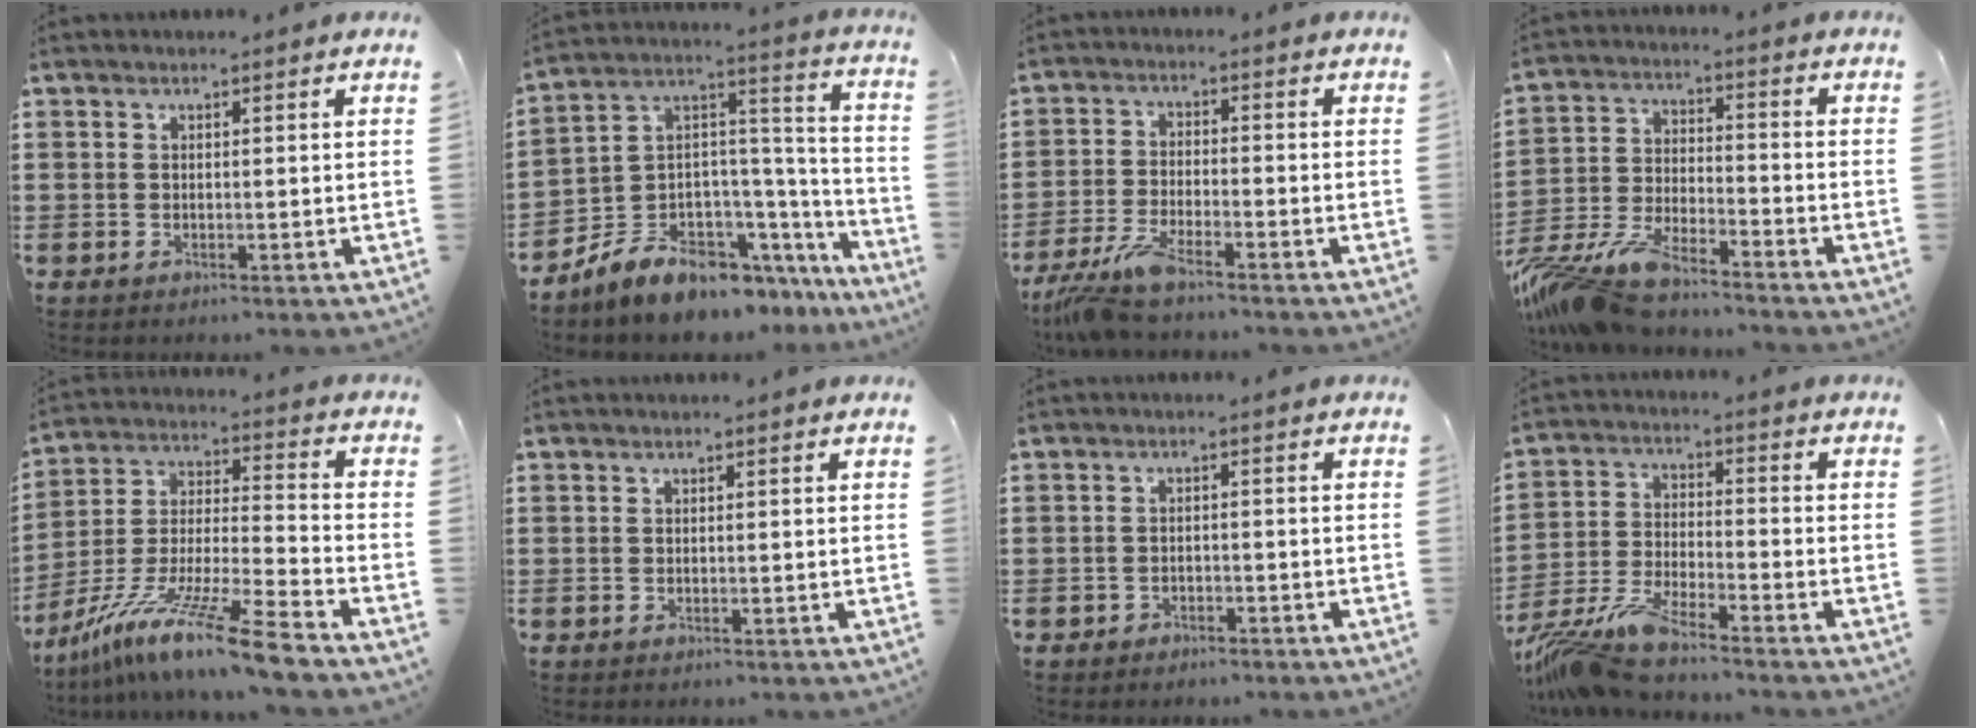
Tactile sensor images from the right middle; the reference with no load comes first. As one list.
[{"total": 7.5, "force": [-6.3, 3.6, 1.9], "torque": [-0.064, -0.007, -0.126]}, {"total": 5.9, "force": [-5.0, 0.4, 3.1], "torque": [-0.084, -0.017, -0.100]}, {"total": 9.5, "force": [-8.7, 1.5, 3.6], "torque": [-0.088, 0.002, -0.175]}, {"total": 13.6, "force": [-10.9, -0.5, 8.1], "torque": [-0.149, 0.010, -0.207]}, {"total": 0.0}, {"total": 1.5, "force": [-1.4, 0.6, 0.0], "torque": [-0.005, 0.002, -0.032]}, {"total": 8.3, "force": [-7.5, 0.6, 3.5], "torque": [-0.087, -0.009, -0.150]}]